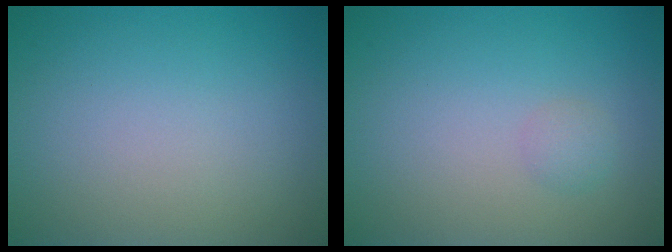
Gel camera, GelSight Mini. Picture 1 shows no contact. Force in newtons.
{"total": 1.0, "press": 1.0, "slide": 0.0}